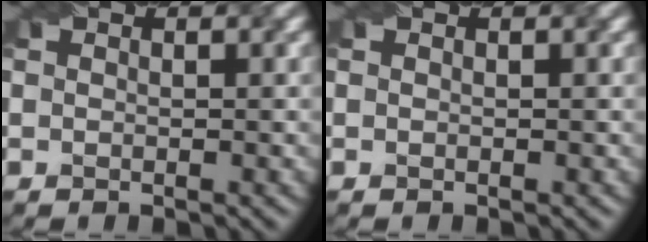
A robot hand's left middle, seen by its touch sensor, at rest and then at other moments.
{"total": 0.0}